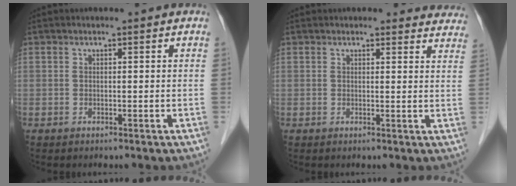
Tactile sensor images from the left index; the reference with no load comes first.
{"total": 7.1, "force": [6.8, 2.0, 0.5], "torque": [0.036, -0.016, 0.039]}